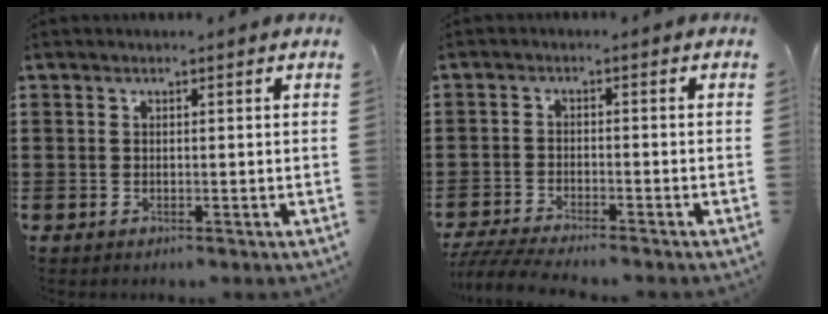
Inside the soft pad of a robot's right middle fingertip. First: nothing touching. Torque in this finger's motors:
{"motor_torque": [1.58, 0.35, 0.38, 0.12]}